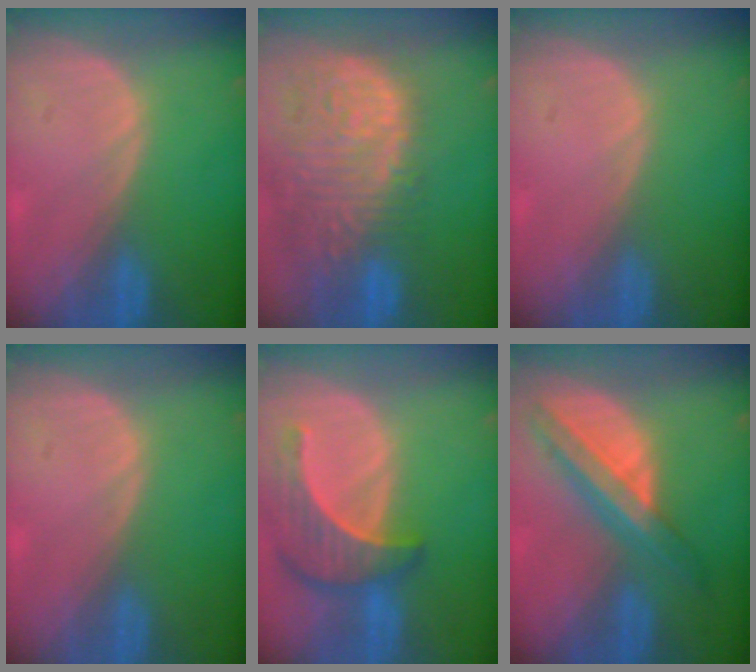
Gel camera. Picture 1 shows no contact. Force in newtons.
{"total": 14.6, "press": 12.0, "slide": 8.2}
{"total": 0.0}
{"total": 0.0}
{"total": 7.8, "press": 7.5, "slide": 2.4}
{"total": 8.2, "press": 7.0, "slide": 4.3}